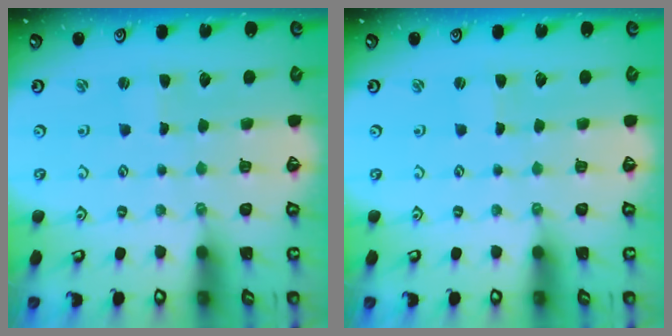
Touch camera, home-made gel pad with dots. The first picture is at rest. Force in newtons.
{"total": 0.0}